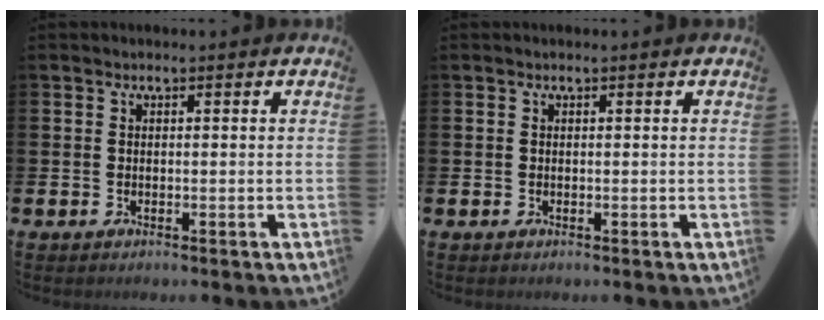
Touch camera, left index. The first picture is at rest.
{"total": 0.0}